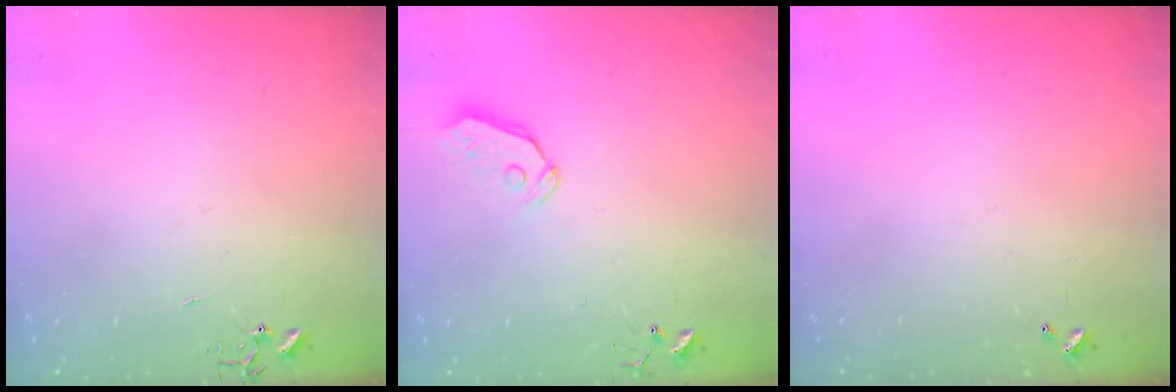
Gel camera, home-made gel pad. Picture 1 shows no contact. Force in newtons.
{"total": 4.8, "press": 4.8, "slide": 0.4}
{"total": 0.0}